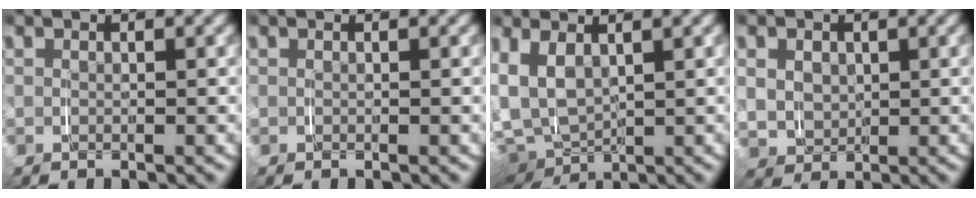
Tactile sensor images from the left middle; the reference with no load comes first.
{"total": 0.0}
{"total": 7.1, "force": [-1.9, 6.5, 2.4], "torque": [-0.077, -0.030, -0.032]}
{"total": 3.3, "force": [0.0, 3.3, 0.5], "torque": [-0.018, -0.023, 0.009]}